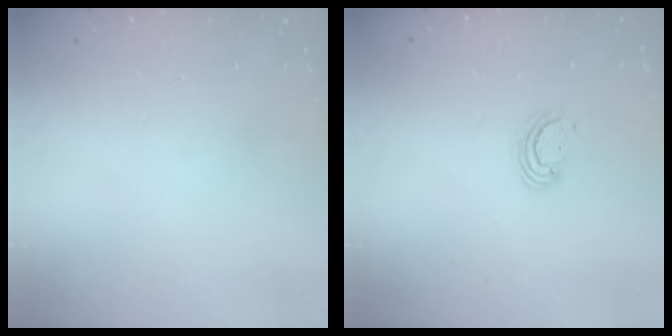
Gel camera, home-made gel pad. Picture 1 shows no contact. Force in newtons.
{"total": 3.1, "press": 3.1, "slide": 0.3}